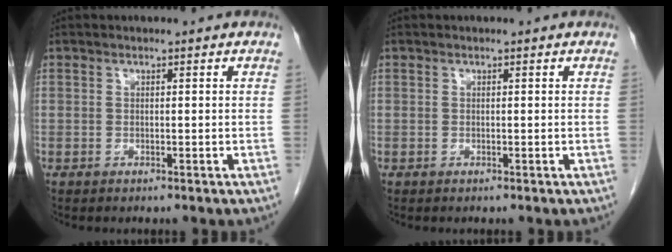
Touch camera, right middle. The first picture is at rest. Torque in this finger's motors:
{"motor_torque": [0.00, 0.00, 0.00, 0.00]}